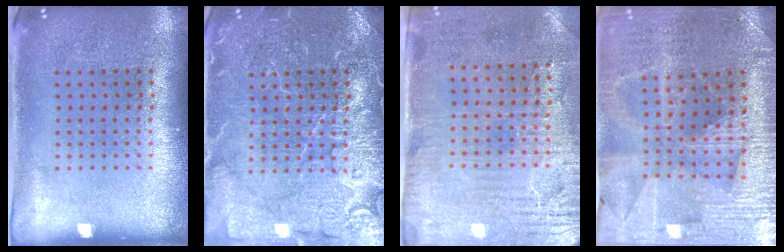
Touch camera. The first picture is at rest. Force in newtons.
{"total": 6.7, "press": 6.6, "slide": 1.0}
{"total": 3.3, "press": 2.7, "slide": 1.8}
{"total": 3.2, "press": 3.2, "slide": 0.5}